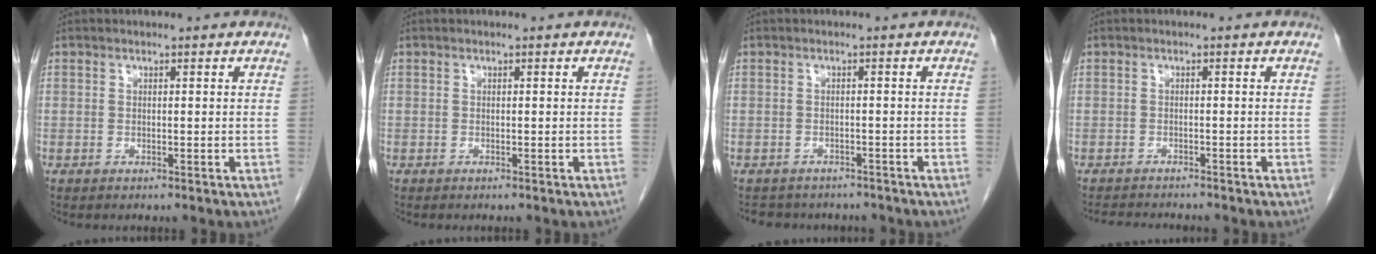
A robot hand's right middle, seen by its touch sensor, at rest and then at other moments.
{"total": 0.0}
{"total": 6.5, "force": [-5.9, 2.7, 1.0], "torque": [-0.016, 0.001, -0.068]}
{"total": 5.0, "force": [-4.8, 0.4, 1.4], "torque": [-0.019, -0.011, -0.072]}